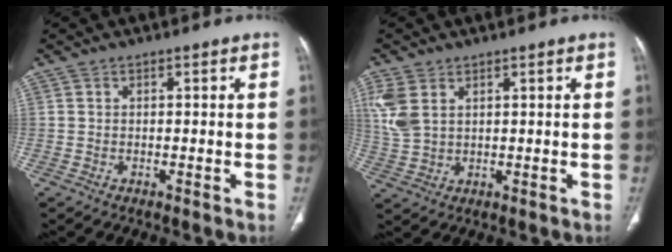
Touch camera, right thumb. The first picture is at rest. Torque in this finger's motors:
{"motor_torque": [-0.03, -0.11, 0.84, 0.78, 0.06]}